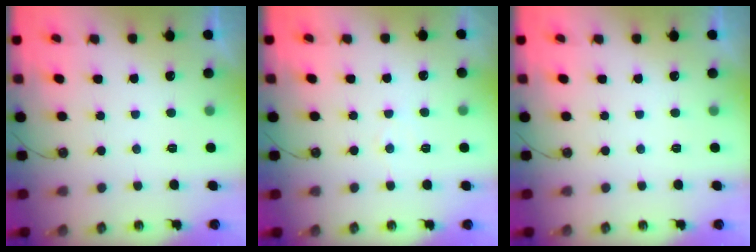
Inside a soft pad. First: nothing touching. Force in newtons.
{"total": 4.3, "press": 4.3, "slide": 0.7}
{"total": 0.0}